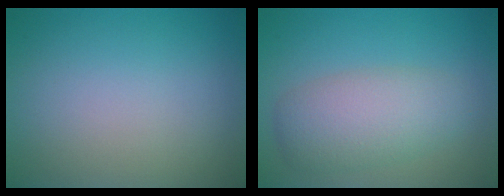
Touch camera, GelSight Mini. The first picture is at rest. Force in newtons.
{"total": 4.7, "press": 4.7, "slide": 0.2}